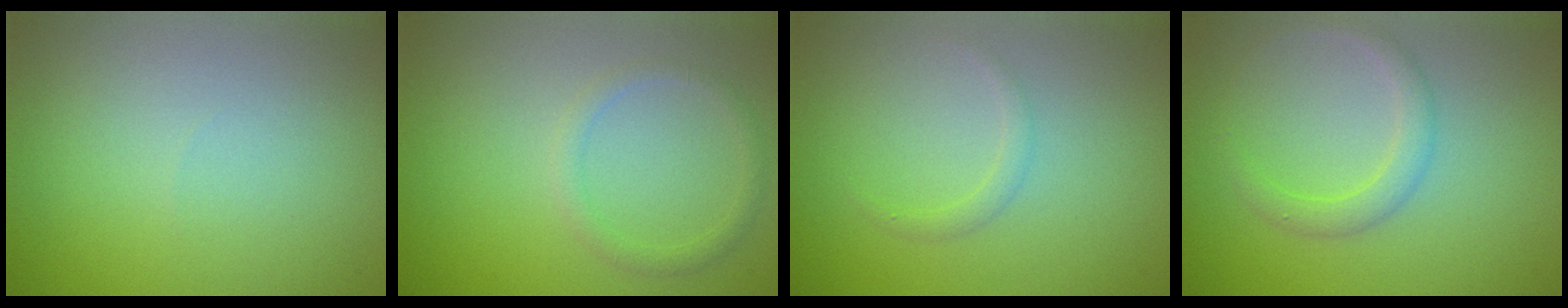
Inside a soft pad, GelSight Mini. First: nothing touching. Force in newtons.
{"total": 1.4, "press": 1.3, "slide": 0.2}
{"total": 0.9, "press": 0.9, "slide": 0.1}
{"total": 2.1, "press": 2.1, "slide": 0.1}